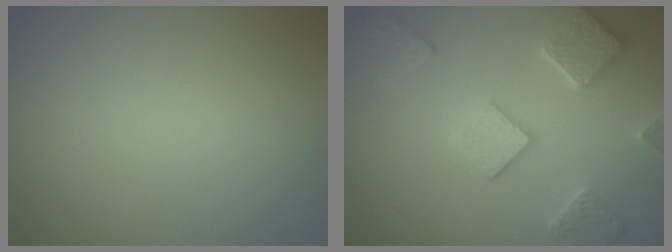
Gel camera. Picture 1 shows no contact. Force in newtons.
{"total": 5.0, "press": 3.9, "slide": 3.2}